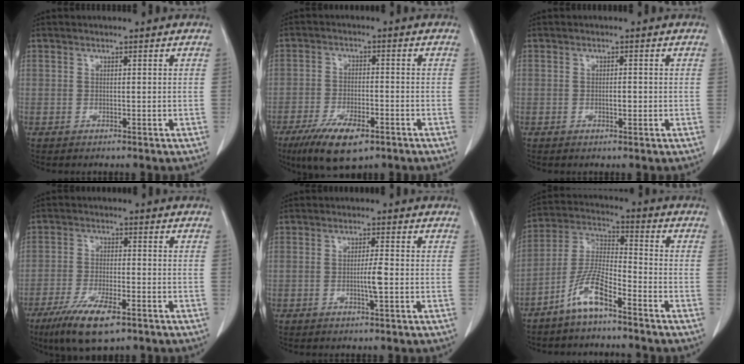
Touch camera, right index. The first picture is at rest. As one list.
[{"total": 9.4, "force": [-5.7, 3.2, 6.7], "torque": [-0.120, -0.013, -0.093]}, {"total": 1.4, "force": [-0.2, 0.5, 1.3], "torque": [-0.023, 0.000, -0.002]}, {"total": 9.2, "force": [-5.6, 2.2, 7.0], "torque": [-0.132, -0.018, -0.093]}, {"total": 3.0, "force": [-0.6, 0.1, 3.0], "torque": [-0.054, -0.003, -0.009]}, {"total": 8.4, "force": [-5.5, 1.4, 6.2], "torque": [-0.135, -0.001, -0.113]}]